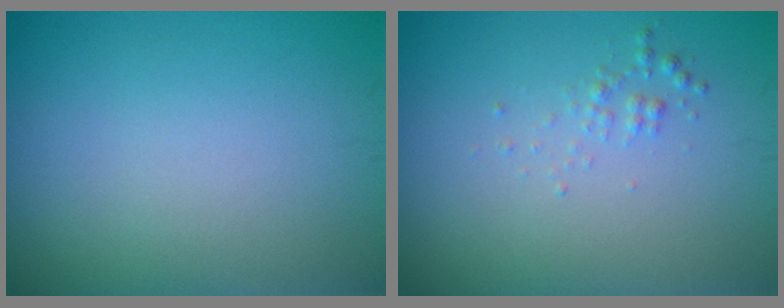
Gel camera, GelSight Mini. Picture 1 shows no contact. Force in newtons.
{"total": 0.9, "press": 0.9, "slide": 0.0}